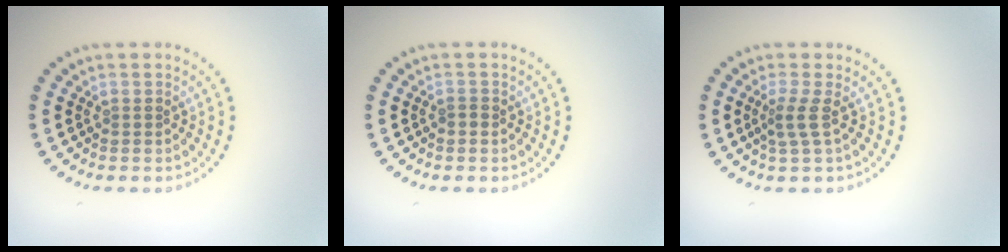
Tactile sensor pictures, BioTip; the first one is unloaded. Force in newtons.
{"total": 0.7, "press": 0.7, "slide": 0.3}
{"total": 1.8, "press": 1.1, "slide": 1.4}